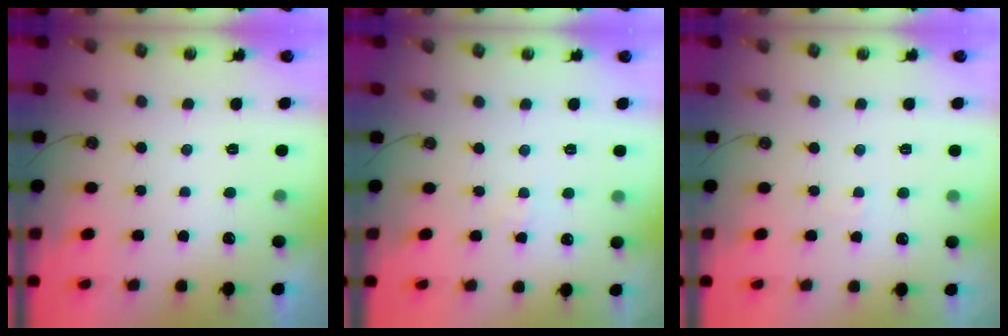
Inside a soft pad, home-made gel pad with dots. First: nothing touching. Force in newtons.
{"total": 2.1, "press": 2.1, "slide": 0.4}
{"total": 2.7, "press": 2.6, "slide": 0.4}